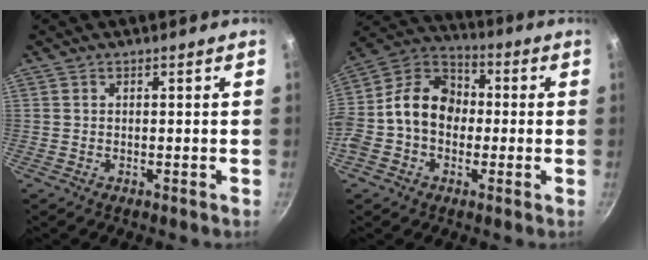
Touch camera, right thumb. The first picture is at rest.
{"total": 14.7, "force": [-0.9, 11.4, 9.3], "torque": [-0.120, 0.045, -0.041]}